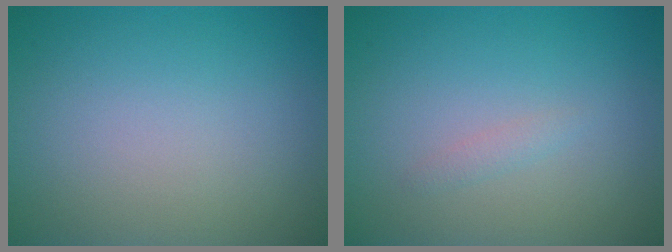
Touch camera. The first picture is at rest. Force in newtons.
{"total": 0.7, "press": 0.7, "slide": 0.0}